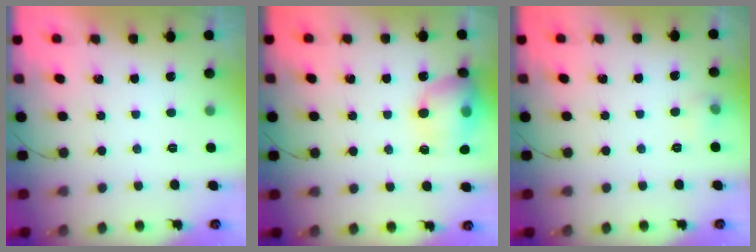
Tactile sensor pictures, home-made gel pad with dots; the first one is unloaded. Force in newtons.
{"total": 14.3, "press": 14.1, "slide": 2.4}
{"total": 5.0, "press": 4.1, "slide": 2.7}